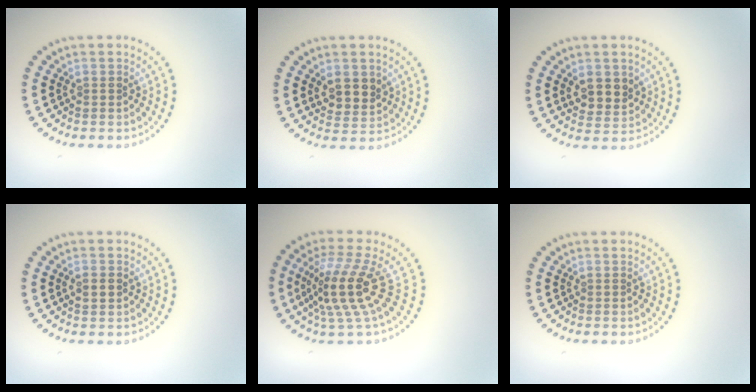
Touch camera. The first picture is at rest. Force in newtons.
{"total": 2.7, "press": 2.5, "slide": 1.0}
{"total": 2.7, "press": 2.5, "slide": 1.0}
{"total": 1.8, "press": 1.8, "slide": 0.2}
{"total": 4.9, "press": 3.6, "slide": 3.3}
{"total": 0.0}